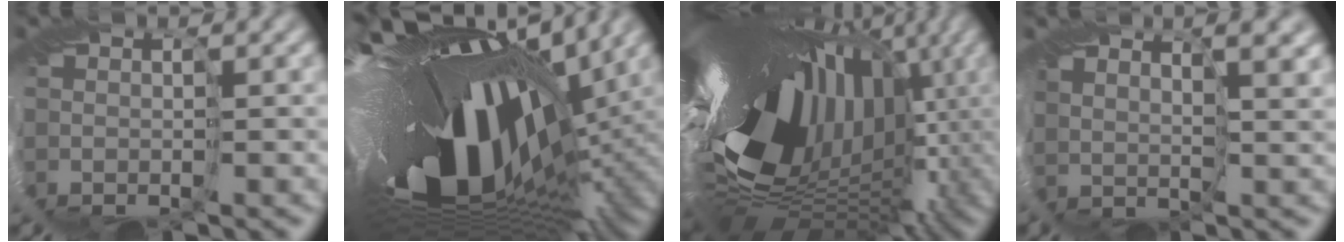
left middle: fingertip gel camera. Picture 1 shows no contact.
{"total": 18.7, "force": [1.0, 9.1, 16.3], "torque": [-0.290, -0.058, 0.019]}
{"total": 18.7, "force": [1.4, 11.7, 14.6], "torque": [-0.241, -0.041, 0.024]}
{"total": 4.6, "force": [4.1, 1.1, 1.9], "torque": [-0.038, 0.006, 0.079]}